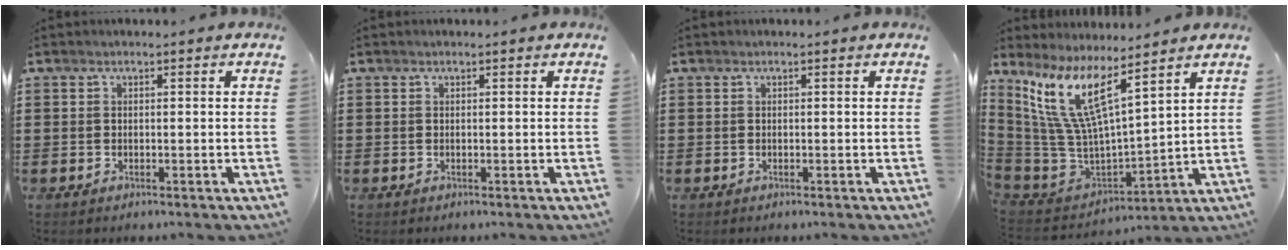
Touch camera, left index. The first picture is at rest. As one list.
[{"total": 0.0}, {"total": 0.0}, {"total": 12.0, "force": [6.6, 3.1, 9.6], "torque": [-0.228, -0.054, 0.112]}]